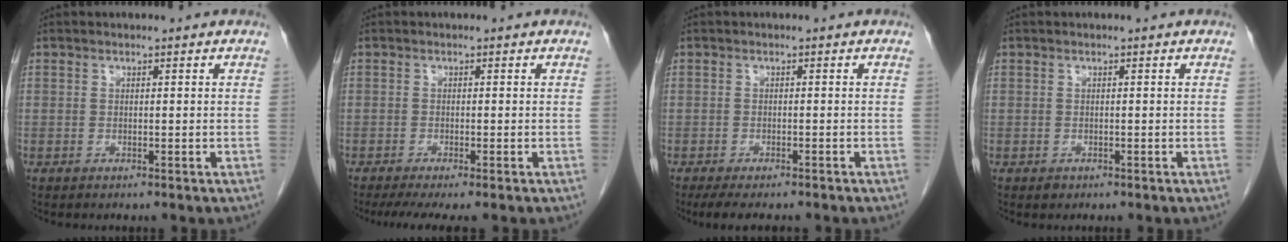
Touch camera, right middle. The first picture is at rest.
{"total": 5.2, "force": [-3.9, 0.3, 3.4], "torque": [-0.052, -0.015, -0.062]}
{"total": 6.5, "force": [-5.3, 1.6, 3.4], "torque": [-0.043, -0.009, -0.076]}
{"total": 0.6, "force": [-0.3, 0.4, 0.2], "torque": [-0.003, 0.001, -0.004]}